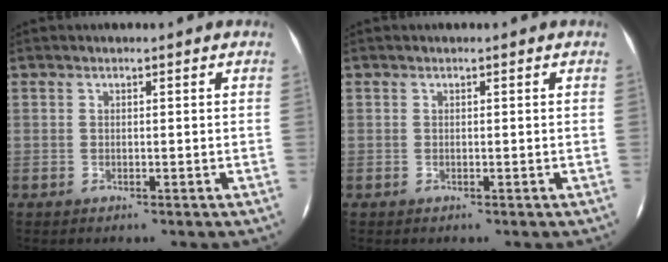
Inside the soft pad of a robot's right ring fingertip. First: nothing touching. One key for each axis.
{"total": 0.0}